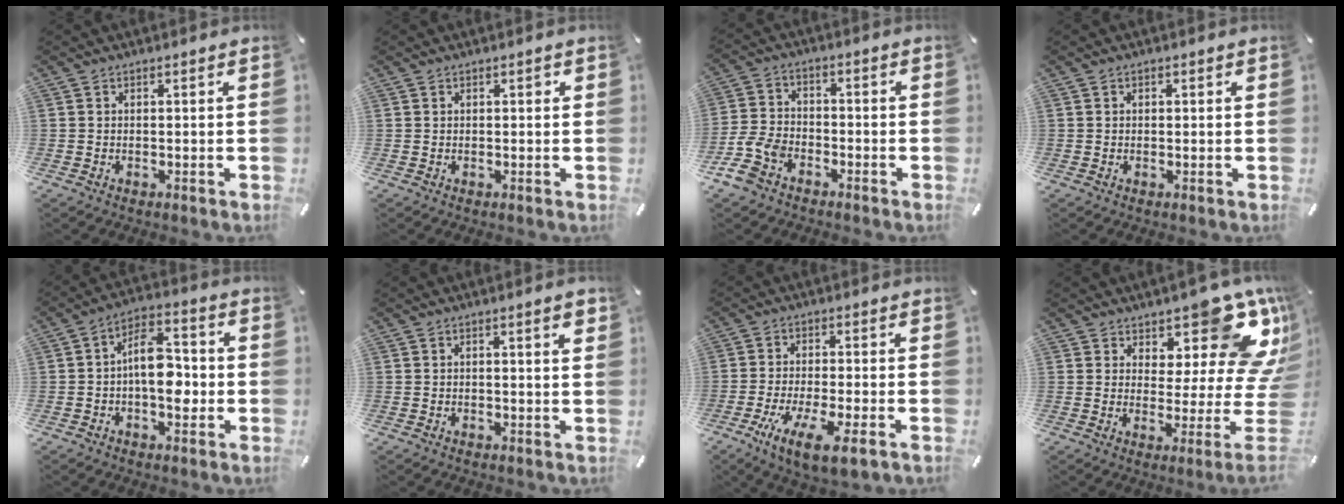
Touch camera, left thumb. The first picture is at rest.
{"total": 0.7, "force": [0.3, 0.4, 0.6], "torque": [-0.011, 0.003, 0.004]}
{"total": 8.3, "force": [-5.1, 5.5, 3.6], "torque": [-0.081, 0.026, -0.098]}
{"total": 0.5, "force": [0.2, 0.5, 0.2], "torque": [-0.003, 0.003, 0.002]}
{"total": 11.3, "force": [-1.8, 6.5, 9.1], "torque": [-0.140, 0.011, -0.028]}
{"total": 2.3, "force": [0.7, 0.3, 2.2], "torque": [-0.035, 0.001, 0.008]}
{"total": 9.8, "force": [-4.7, 2.1, 8.3], "torque": [-0.164, 0.002, -0.083]}
{"total": 14.6, "force": [9.4, 5.1, 10.0], "torque": [-0.105, -0.095, 0.157]}